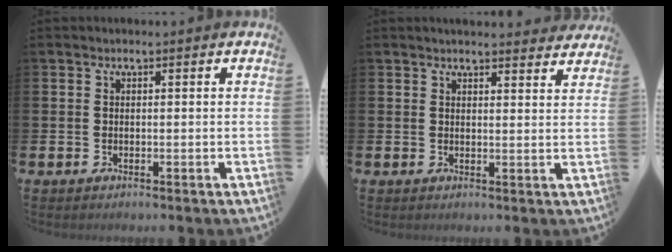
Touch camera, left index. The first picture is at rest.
{"total": 2.9, "force": [2.9, 0.2, 0.0], "torque": [0.005, -0.021, 0.051]}